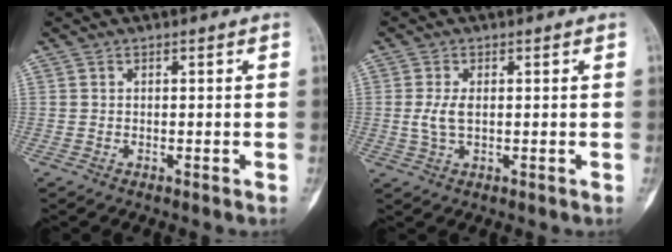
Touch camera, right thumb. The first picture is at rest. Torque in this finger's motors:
{"motor_torque": [0.53, 0.39, 0.19, -0.42, 0.01]}